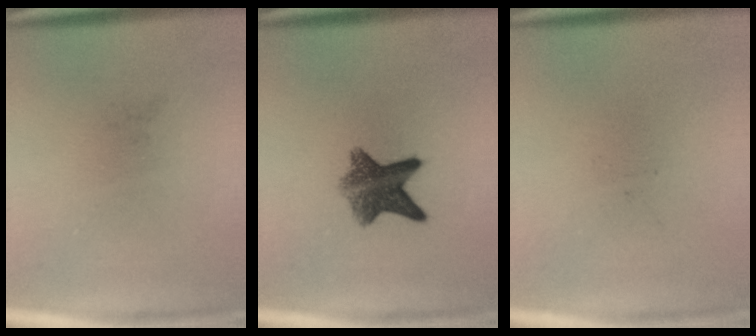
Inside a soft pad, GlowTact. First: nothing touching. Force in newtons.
{"total": 7.7}
{"total": 0.0}